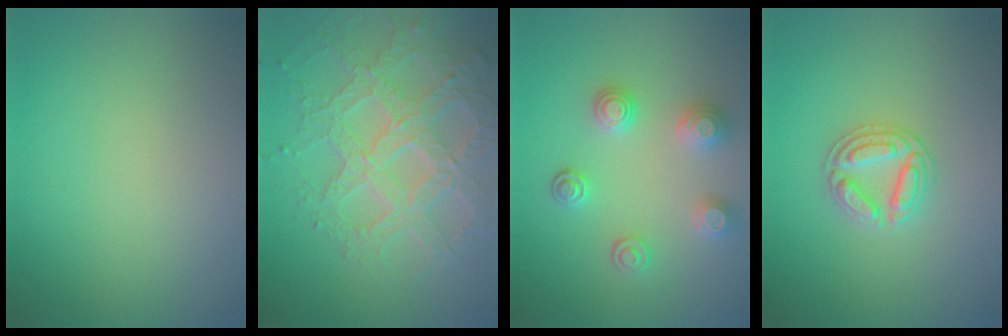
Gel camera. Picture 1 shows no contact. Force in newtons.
{"total": 7.8, "press": 5.5, "slide": 5.5}
{"total": 3.2, "press": 3.1, "slide": 0.9}
{"total": 2.8, "press": 2.7, "slide": 0.5}